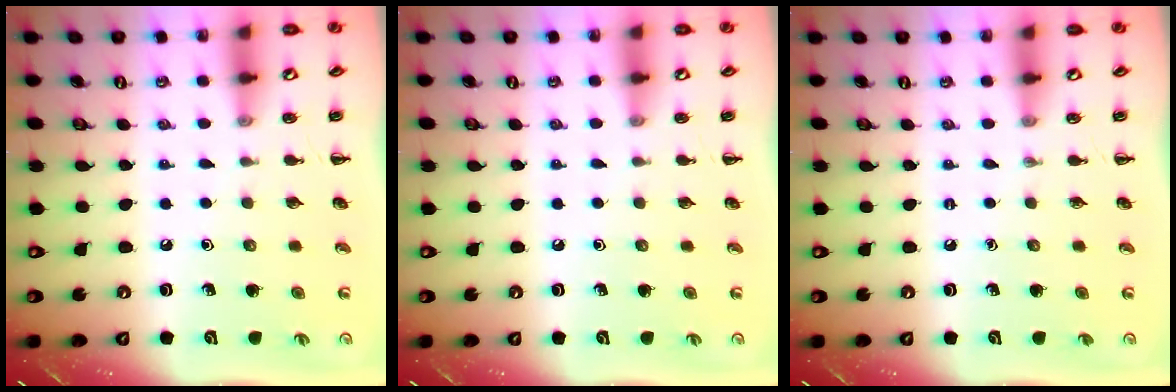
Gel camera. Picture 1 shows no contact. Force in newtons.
{"total": 0.0}
{"total": 0.0}